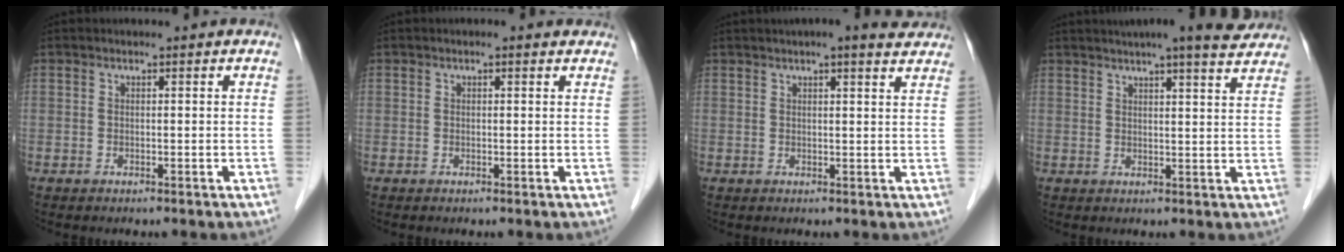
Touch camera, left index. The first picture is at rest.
{"total": 1.2, "force": [0.8, 0.4, 0.8], "torque": [-0.015, 0.011, 0.009]}
{"total": 7.5, "force": [6.3, 1.0, 3.9], "torque": [-0.050, 0.018, 0.069]}
{"total": 12.3, "force": [10.8, 0.9, 5.8], "torque": [-0.081, 0.008, 0.123]}